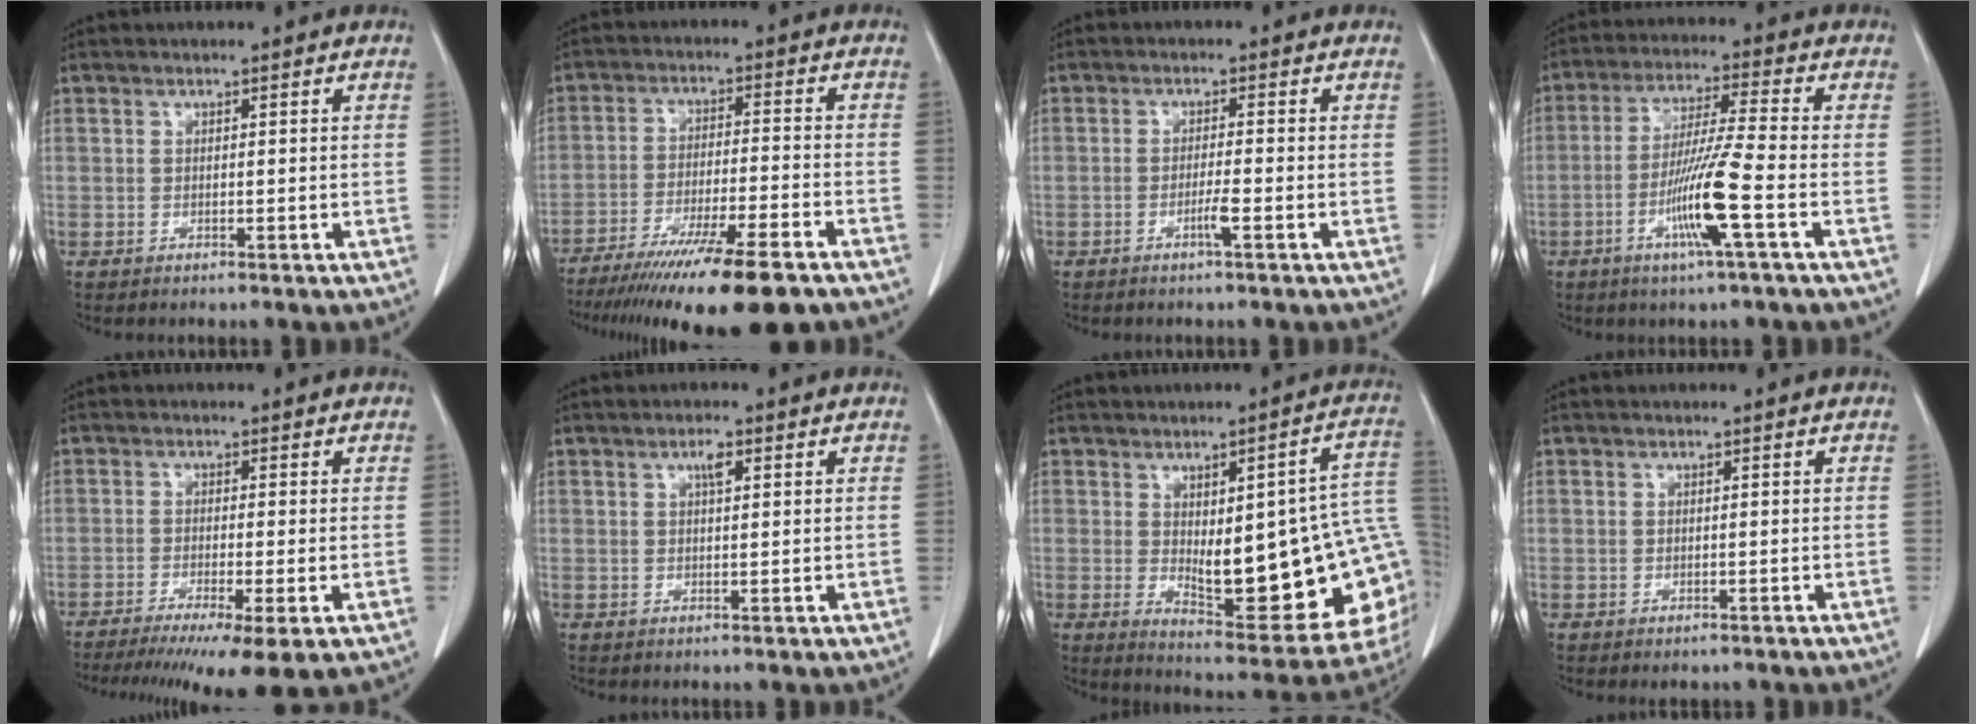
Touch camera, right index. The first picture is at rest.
{"total": 18.2, "force": [-13.9, 1.2, 11.7], "torque": [-0.170, -0.042, -0.221]}
{"total": 2.2, "force": [-1.0, -0.3, 1.9], "torque": [-0.038, -0.001, -0.020]}
{"total": 10.1, "force": [-3.6, -0.9, 9.4], "torque": [-0.185, -0.010, -0.069]}
{"total": 10.9, "force": [-7.4, 0.5, 8.0], "torque": [-0.111, -0.023, -0.118]}
{"total": 1.9, "force": [0.9, 0.5, 1.6], "torque": [-0.030, 0.001, 0.014]}
{"total": 22.0, "force": [-0.5, 5.9, 21.2], "torque": [-0.210, 0.013, 0.020]}
{"total": 1.1, "force": [-0.5, 0.9, 0.1], "torque": [-0.004, 0.005, -0.004]}